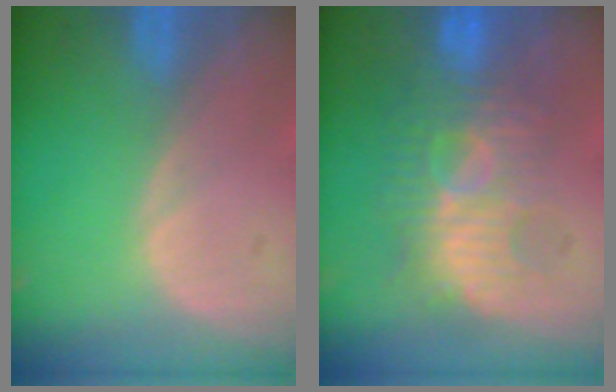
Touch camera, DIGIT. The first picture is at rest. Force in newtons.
{"total": 9.1, "press": 8.7, "slide": 2.7}